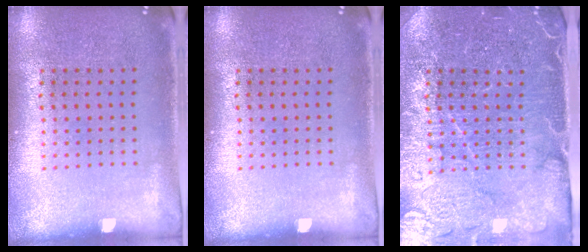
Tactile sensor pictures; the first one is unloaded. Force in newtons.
{"total": 0.0}
{"total": 4.5, "press": 4.2, "slide": 1.7}